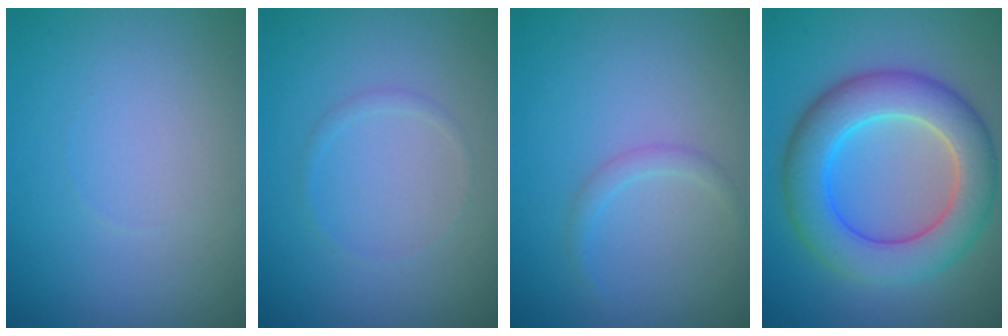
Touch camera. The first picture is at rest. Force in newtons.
{"total": 0.7, "press": 0.7, "slide": 0.0}
{"total": 1.1, "press": 1.1, "slide": 0.1}
{"total": 7.9, "press": 7.9, "slide": 0.3}